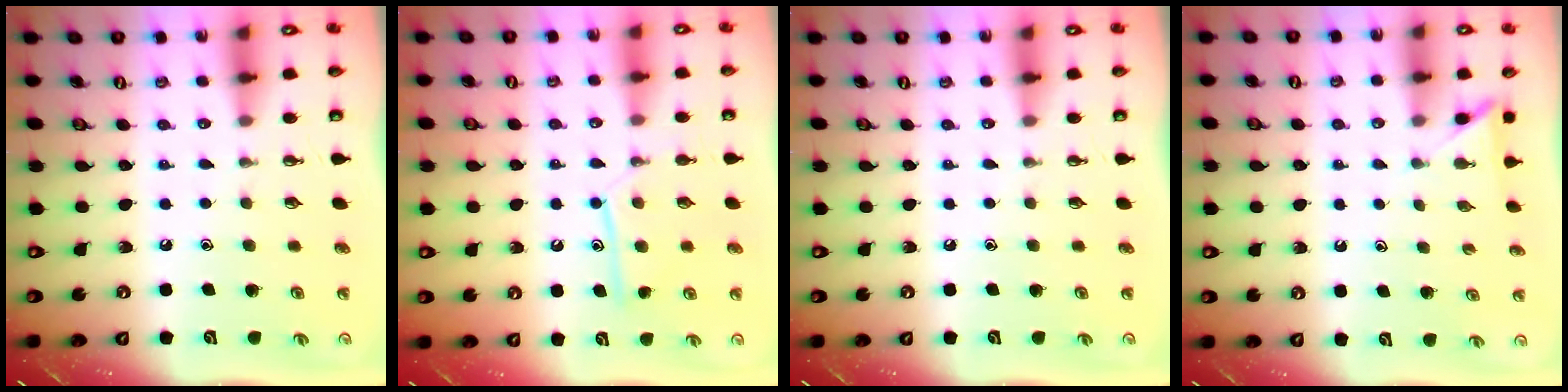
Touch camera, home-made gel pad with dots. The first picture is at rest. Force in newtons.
{"total": 11.5, "press": 11.4, "slide": 0.8}
{"total": 0.0}
{"total": 2.5, "press": 2.5, "slide": 0.3}